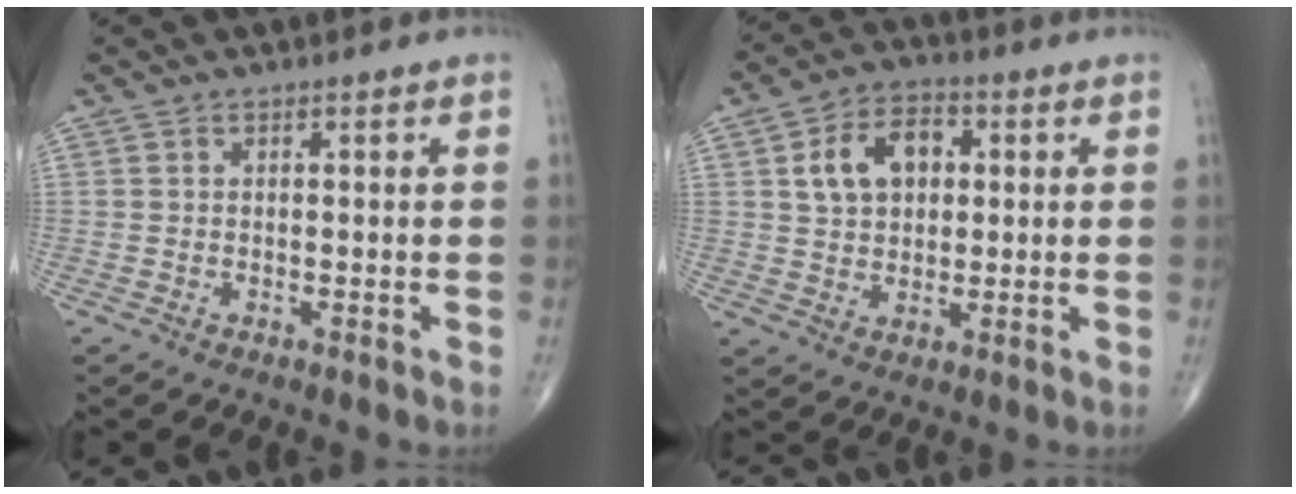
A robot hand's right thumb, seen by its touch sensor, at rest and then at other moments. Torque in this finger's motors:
{"motor_torque": [0.10, 0.11, 0.22, 0.07, 0.08]}